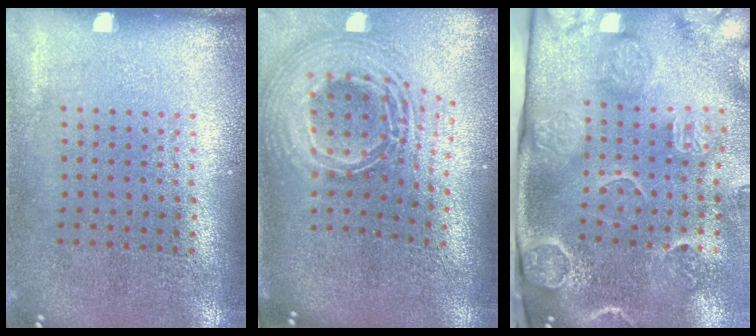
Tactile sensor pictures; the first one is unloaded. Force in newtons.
{"total": 2.9, "press": 2.0, "slide": 2.1}
{"total": 4.6, "press": 3.4, "slide": 3.1}